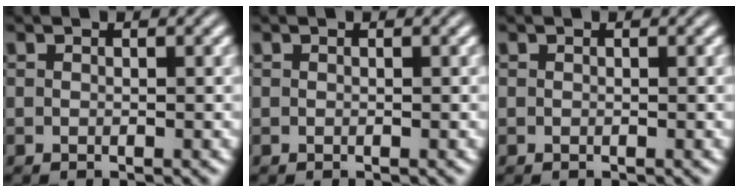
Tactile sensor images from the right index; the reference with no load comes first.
{"total": 0.0}
{"total": 0.0}